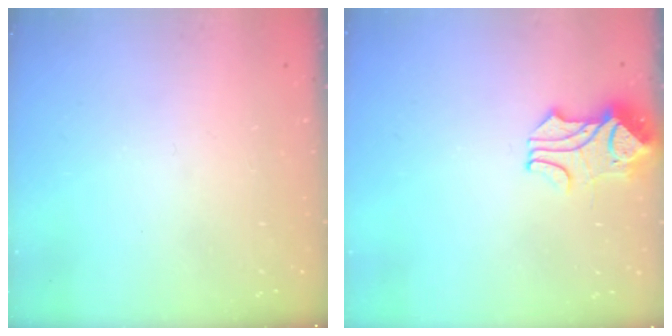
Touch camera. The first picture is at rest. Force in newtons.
{"total": 1.6, "press": 1.3, "slide": 1.0}